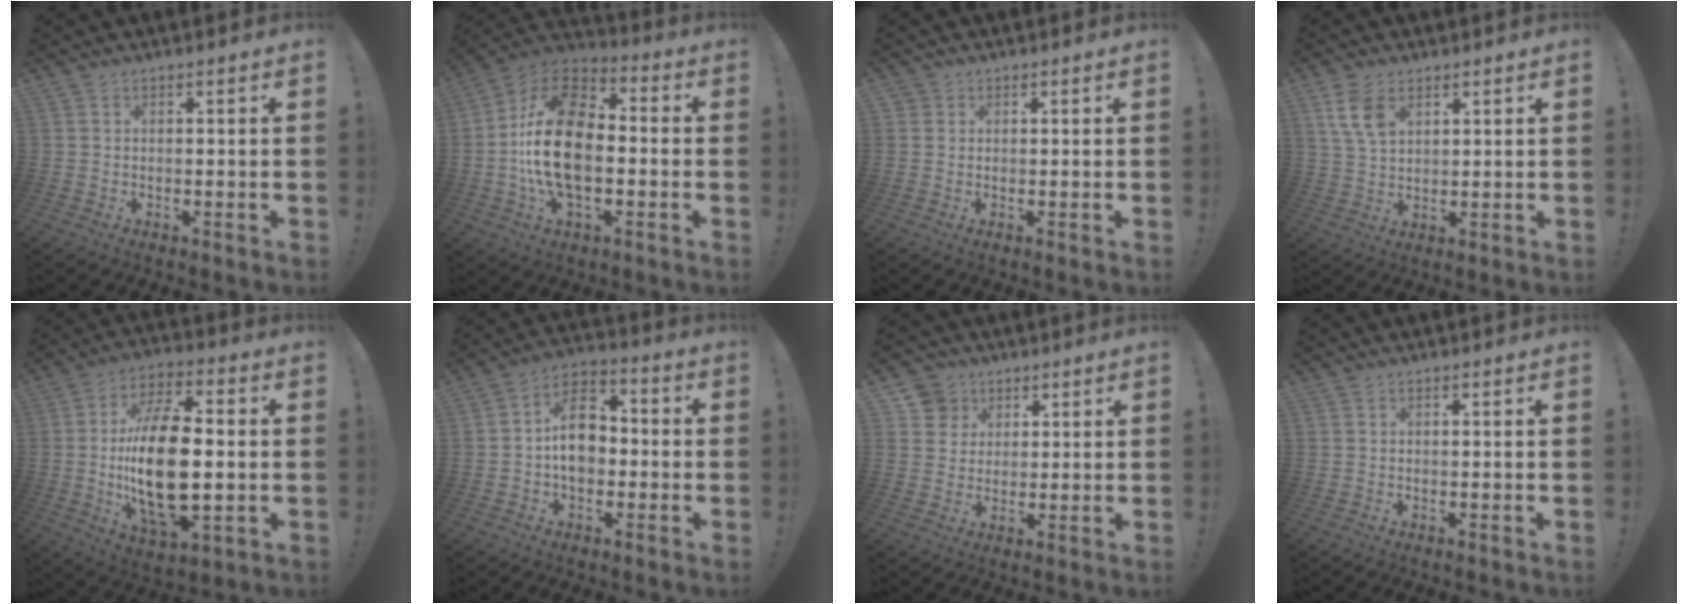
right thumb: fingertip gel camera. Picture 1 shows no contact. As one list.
[{"total": 22.7, "force": [-2.0, 13.9, 17.8], "torque": [-0.333, 0.029, -0.029]}, {"total": 1.4, "force": [0.7, 1.2, 0.3], "torque": [-0.006, 0.000, 0.013]}, {"total": 8.0, "force": [4.0, 4.8, 5.0], "torque": [-0.095, -0.010, 0.078]}, {"total": 22.7, "force": [-1.1, 11.6, 19.5], "torque": [-0.377, -0.006, -0.020]}, {"total": 12.9, "force": [-0.8, 9.4, 8.8], "torque": [-0.141, 0.025, -0.008]}, {"total": 7.4, "force": [3.7, 6.4, 0.9], "torque": [-0.006, -0.025, 0.073]}, {"total": 0.0}]